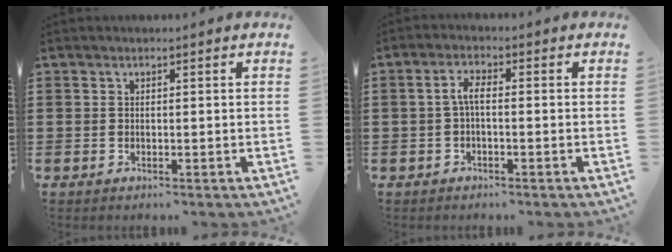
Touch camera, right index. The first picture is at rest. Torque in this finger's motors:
{"motor_torque": [0.62, -0.50, 0.33, 0.08]}